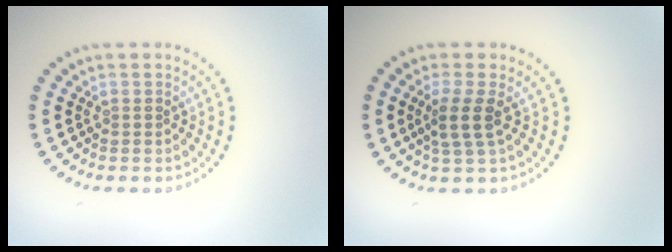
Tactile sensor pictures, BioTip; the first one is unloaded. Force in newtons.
{"total": 2.5, "press": 1.9, "slide": 1.5}